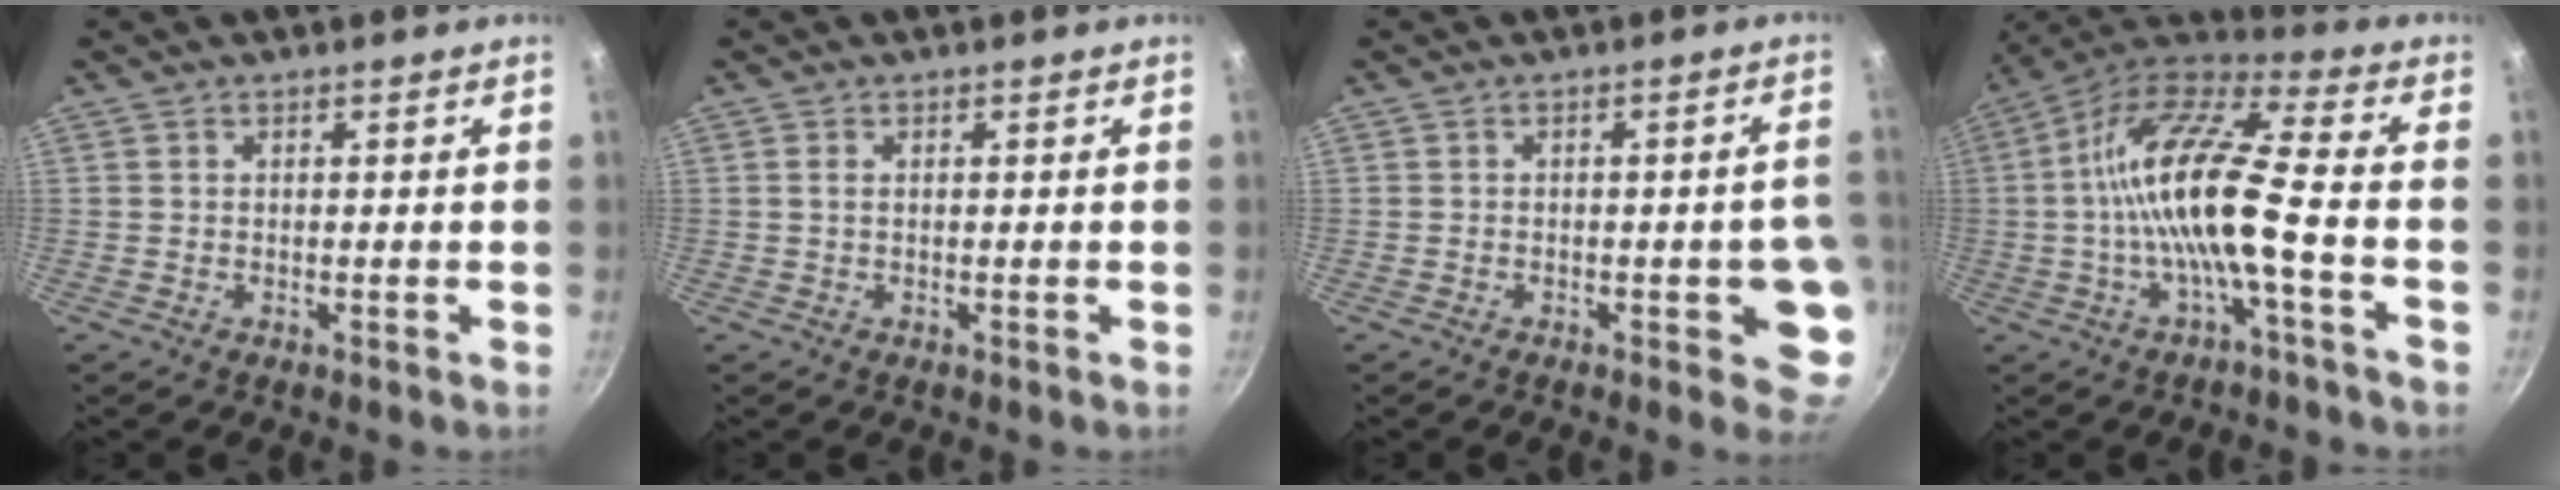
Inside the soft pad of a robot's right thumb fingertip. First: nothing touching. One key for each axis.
{"total": 0.9, "fx": 0.2, "fy": 0.4, "fz": 0.8, "tx": -0.015, "ty": 0.000, "tz": 0.002}
{"total": 8.2, "fx": -1.9, "fy": 3.1, "fz": 7.3, "tx": -0.048, "ty": 0.011, "tz": -0.020}
{"total": 16.8, "fx": -2.7, "fy": 3.7, "fz": 16.2, "tx": -0.301, "ty": 0.037, "tz": -0.064}